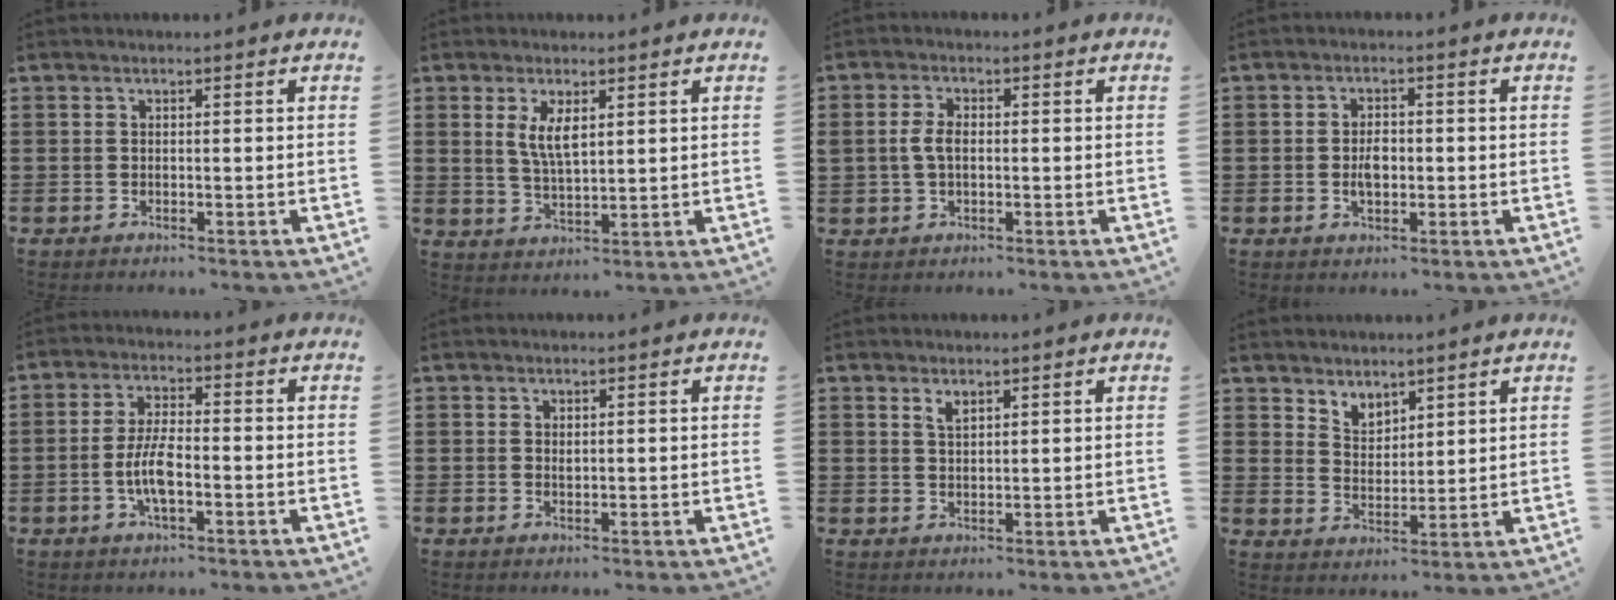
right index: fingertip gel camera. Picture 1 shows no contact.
{"total": 4.5, "force": [1.6, 1.6, 3.9], "torque": [-0.080, 0.004, 0.027]}
{"total": 3.4, "force": [0.1, 2.0, 2.7], "torque": [-0.070, 0.001, -0.004]}
{"total": 3.0, "force": [-0.3, 1.7, 2.4], "torque": [-0.037, 0.001, -0.008]}
{"total": 5.8, "force": [-1.6, 1.8, 5.3], "torque": [-0.120, -0.003, -0.036]}
{"total": 0.7, "force": [0.4, 0.5, 0.4], "torque": [-0.009, 0.001, 0.008]}
{"total": 1.8, "force": [1.4, 0.7, 0.9], "torque": [-0.020, 0.003, 0.025]}
{"total": 3.9, "force": [3.5, 1.8, -0.2], "torque": [-0.012, -0.005, 0.066]}